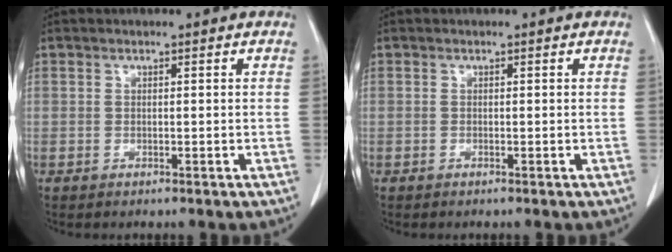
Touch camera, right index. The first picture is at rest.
{"total": 0.0}